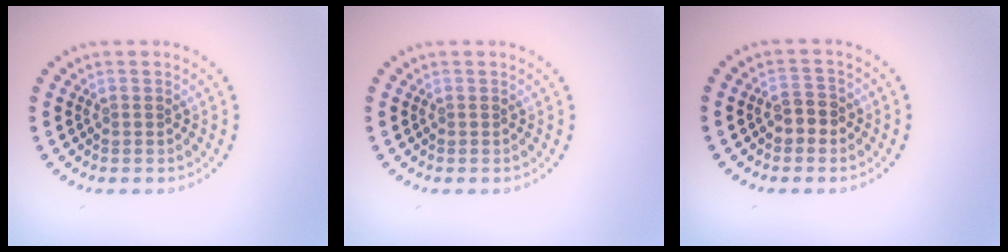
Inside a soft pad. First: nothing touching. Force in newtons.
{"total": 0.0}
{"total": 1.7, "press": 1.6, "slide": 0.6}